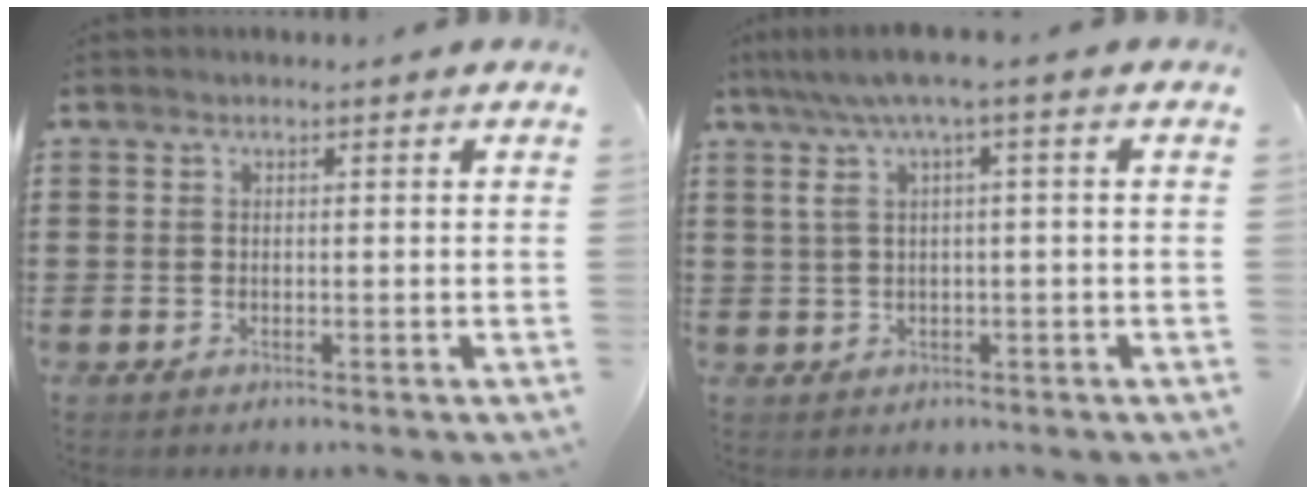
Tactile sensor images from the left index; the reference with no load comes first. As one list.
[{"total": 4.1, "force": [0.4, 0.2, 4.1], "torque": [-0.088, -0.004, 0.001]}]